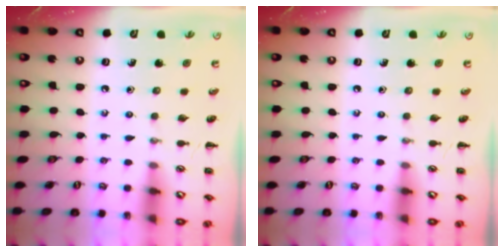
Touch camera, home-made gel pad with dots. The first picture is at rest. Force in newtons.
{"total": 0.0}